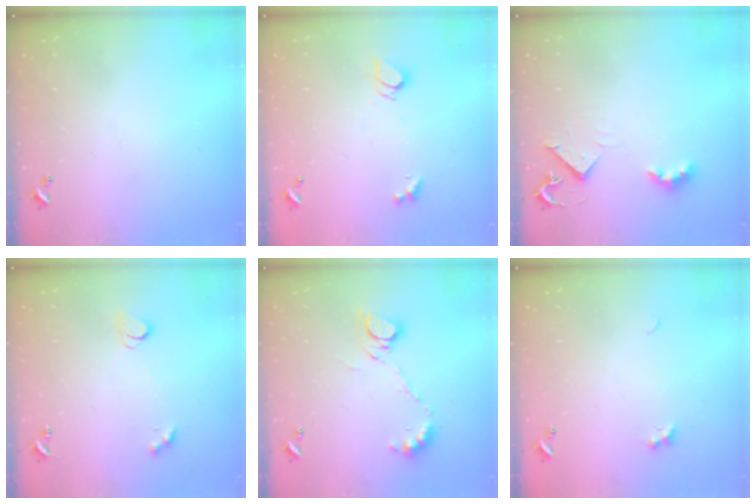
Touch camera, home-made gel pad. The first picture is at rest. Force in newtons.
{"total": 2.3, "press": 2.3, "slide": 0.2}
{"total": 4.1, "press": 4.0, "slide": 0.5}
{"total": 2.4, "press": 2.3, "slide": 0.6}
{"total": 9.7, "press": 9.6, "slide": 0.9}
{"total": 1.8, "press": 1.7, "slide": 0.4}